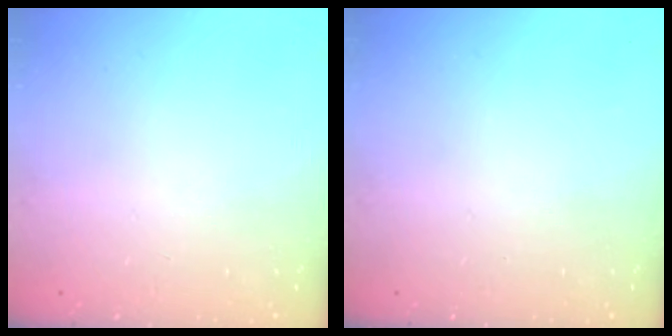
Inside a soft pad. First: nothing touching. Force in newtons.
{"total": 0.0}